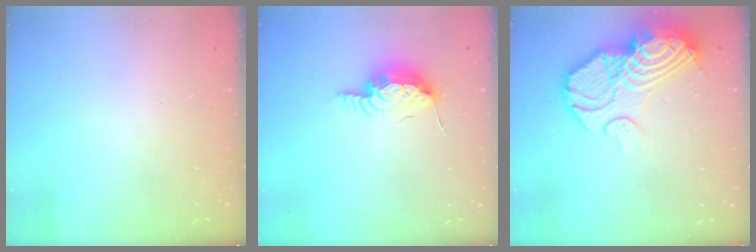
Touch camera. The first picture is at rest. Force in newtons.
{"total": 10.8, "press": 10.7, "slide": 1.1}
{"total": 21.8, "press": 21.7, "slide": 2.0}